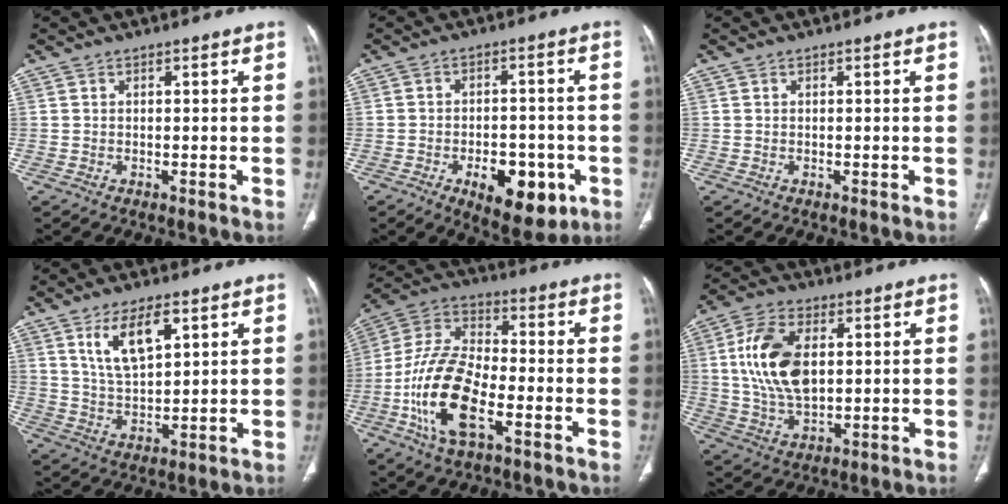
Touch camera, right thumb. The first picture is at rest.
{"total": 11.9, "force": [-4.9, 6.5, 8.7], "torque": [-0.090, 0.019, -0.058]}
{"total": 0.0}
{"total": 9.5, "force": [4.7, 3.9, 7.3], "torque": [-0.123, -0.022, 0.096]}
{"total": 17.4, "force": [-5.6, 7.9, 14.4], "torque": [-0.288, 0.023, -0.105]}
{"total": 13.8, "force": [2.4, 7.9, 11.1], "torque": [-0.211, -0.003, 0.049]}